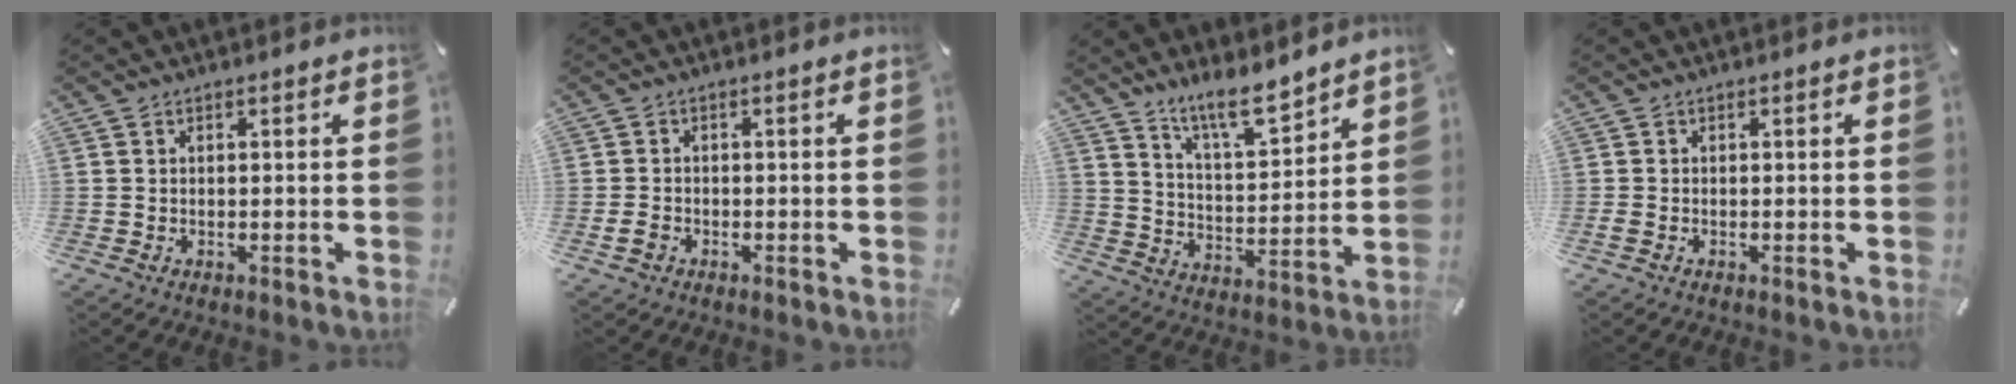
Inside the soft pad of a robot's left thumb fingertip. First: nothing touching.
{"total": 2.2, "force": [-0.8, 1.6, 1.2], "torque": [-0.021, 0.002, -0.014]}
{"total": 11.2, "force": [9.9, 3.5, 3.9], "torque": [-0.070, -0.070, 0.182]}
{"total": 0.9, "force": [-0.4, 0.5, 0.5], "torque": [-0.009, 0.000, -0.008]}